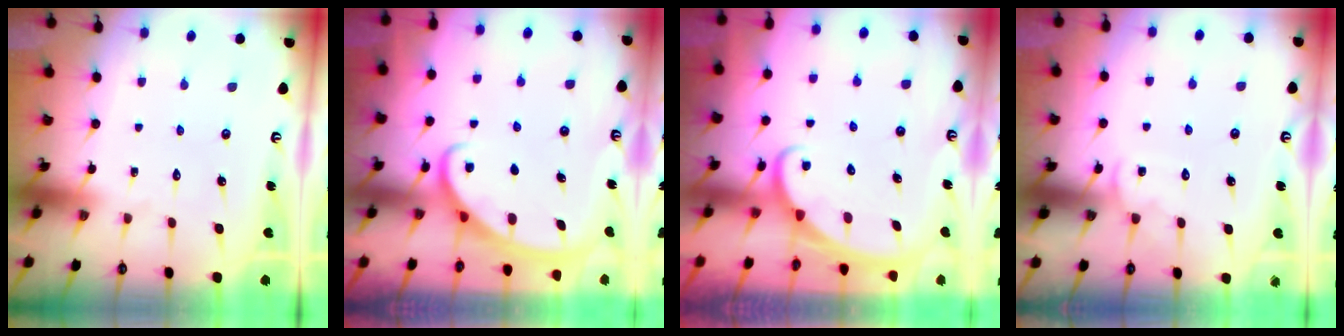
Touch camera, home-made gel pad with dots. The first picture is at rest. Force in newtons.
{"total": 2.8, "press": 2.8, "slide": 0.4}
{"total": 2.4, "press": 2.4, "slide": 0.3}
{"total": 5.3, "press": 5.3, "slide": 0.5}